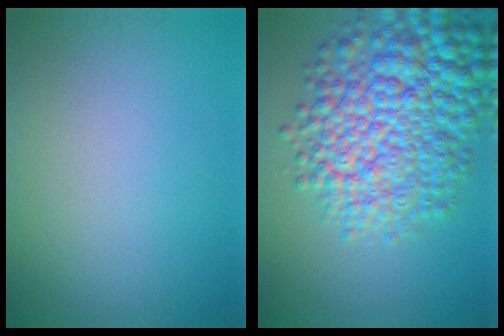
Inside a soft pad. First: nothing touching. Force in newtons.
{"total": 11.5, "press": 11.5, "slide": 0.3}